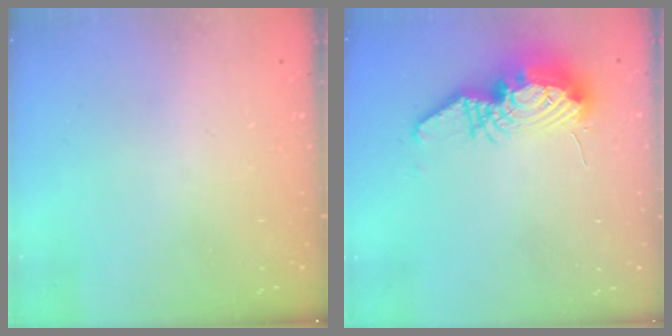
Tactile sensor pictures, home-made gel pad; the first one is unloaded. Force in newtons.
{"total": 13.3, "press": 13.2, "slide": 1.7}